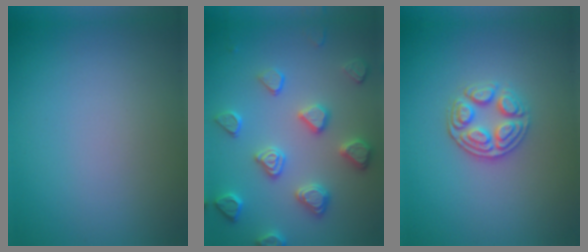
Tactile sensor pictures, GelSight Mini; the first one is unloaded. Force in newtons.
{"total": 4.2, "press": 3.7, "slide": 1.9}
{"total": 3.4, "press": 3.0, "slide": 1.5}